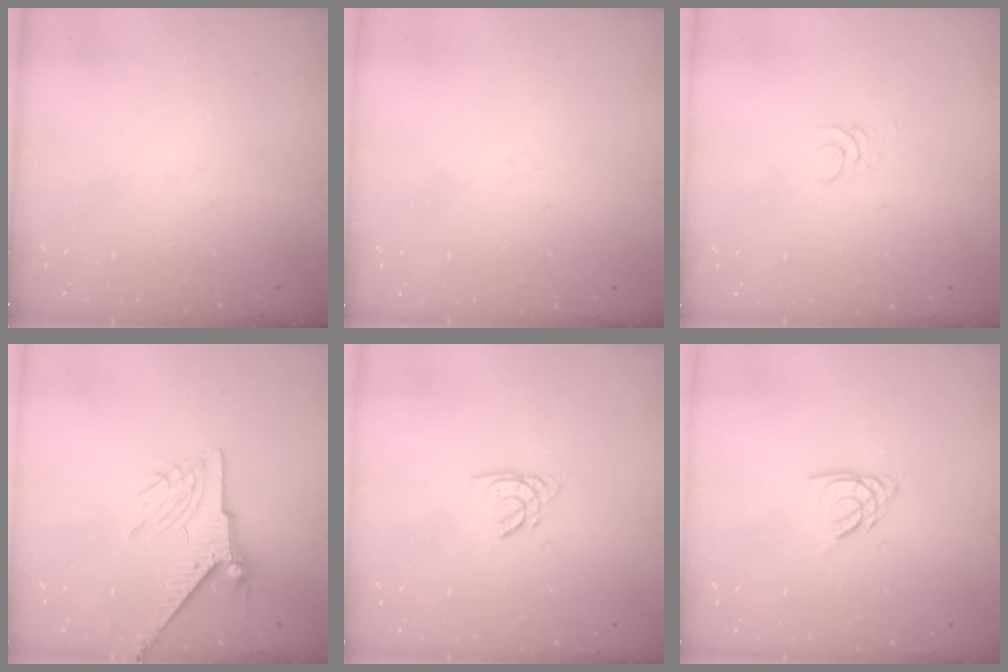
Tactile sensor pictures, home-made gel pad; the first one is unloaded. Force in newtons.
{"total": 0.0}
{"total": 1.0, "press": 1.0, "slide": 0.1}
{"total": 7.3, "press": 7.2, "slide": 1.1}
{"total": 1.8, "press": 1.8, "slide": 0.3}
{"total": 3.8, "press": 3.7, "slide": 0.4}